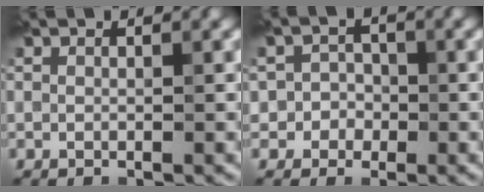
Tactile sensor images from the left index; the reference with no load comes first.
{"total": 2.1, "force": [-0.7, 1.9, 0.3], "torque": [0.012, 0.005, -0.018]}